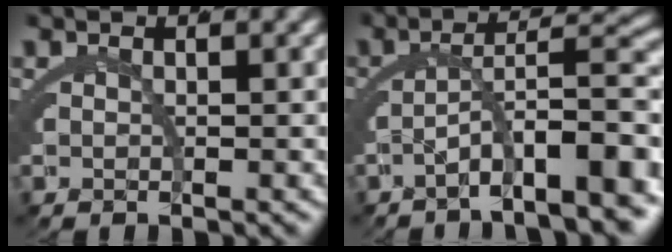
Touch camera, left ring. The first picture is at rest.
{"total": 7.7, "force": [-3.8, 2.1, 6.3], "torque": [-0.082, 0.005, -0.058]}